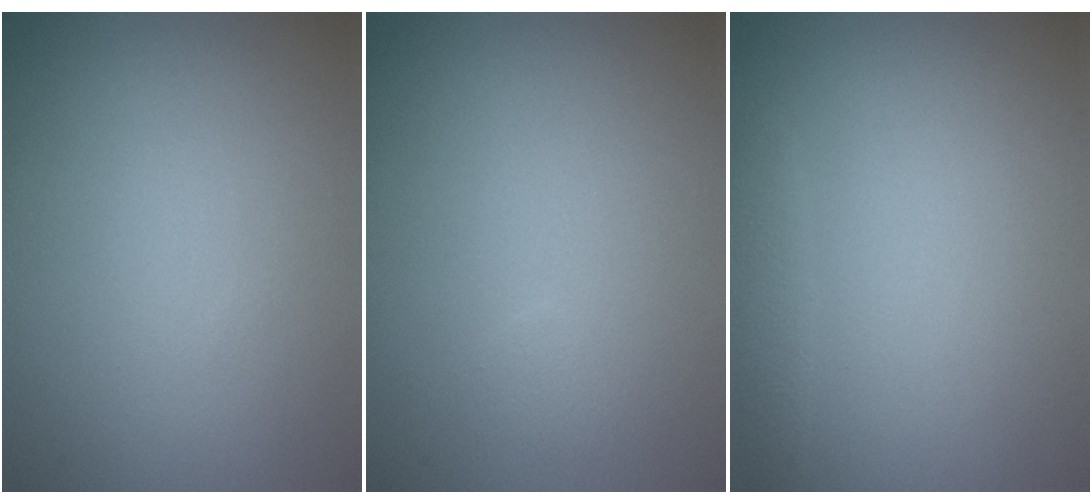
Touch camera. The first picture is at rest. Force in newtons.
{"total": 0.6, "press": 0.6, "slide": 0.1}
{"total": 1.2, "press": 1.2, "slide": 0.1}